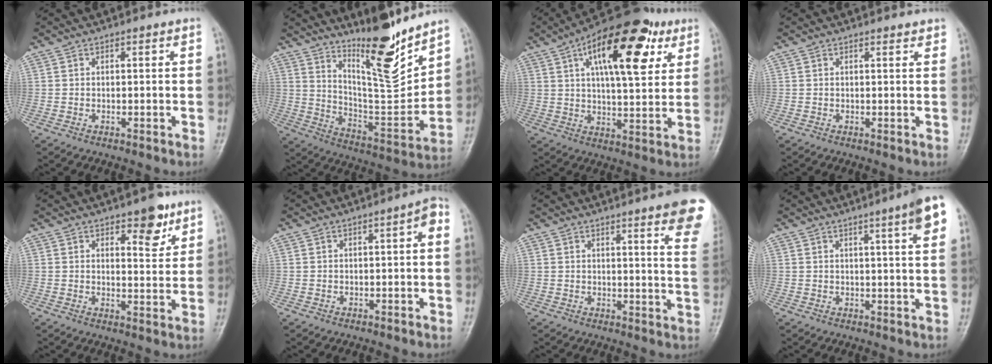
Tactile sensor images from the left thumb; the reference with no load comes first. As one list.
[{"total": 15.6, "force": [12.0, 3.2, 9.5], "torque": [-0.115, -0.100, 0.212]}, {"total": 21.1, "force": [8.6, 9.0, 17.0], "torque": [-0.231, -0.005, 0.125]}, {"total": 0.9, "force": [0.8, 0.3, 0.2], "torque": [-0.001, -0.004, 0.009]}, {"total": 6.7, "force": [3.9, 3.1, 4.4], "torque": [-0.033, -0.022, 0.050]}, {"total": 2.6, "force": [-0.2, 1.0, 2.4], "torque": [-0.027, 0.022, -0.009]}, {"total": 12.6, "force": [7.8, 1.8, 9.7], "torque": [-0.093, -0.031, 0.077]}, {"total": 7.1, "force": [3.4, 0.5, 6.3], "torque": [-0.082, -0.006, 0.041]}]